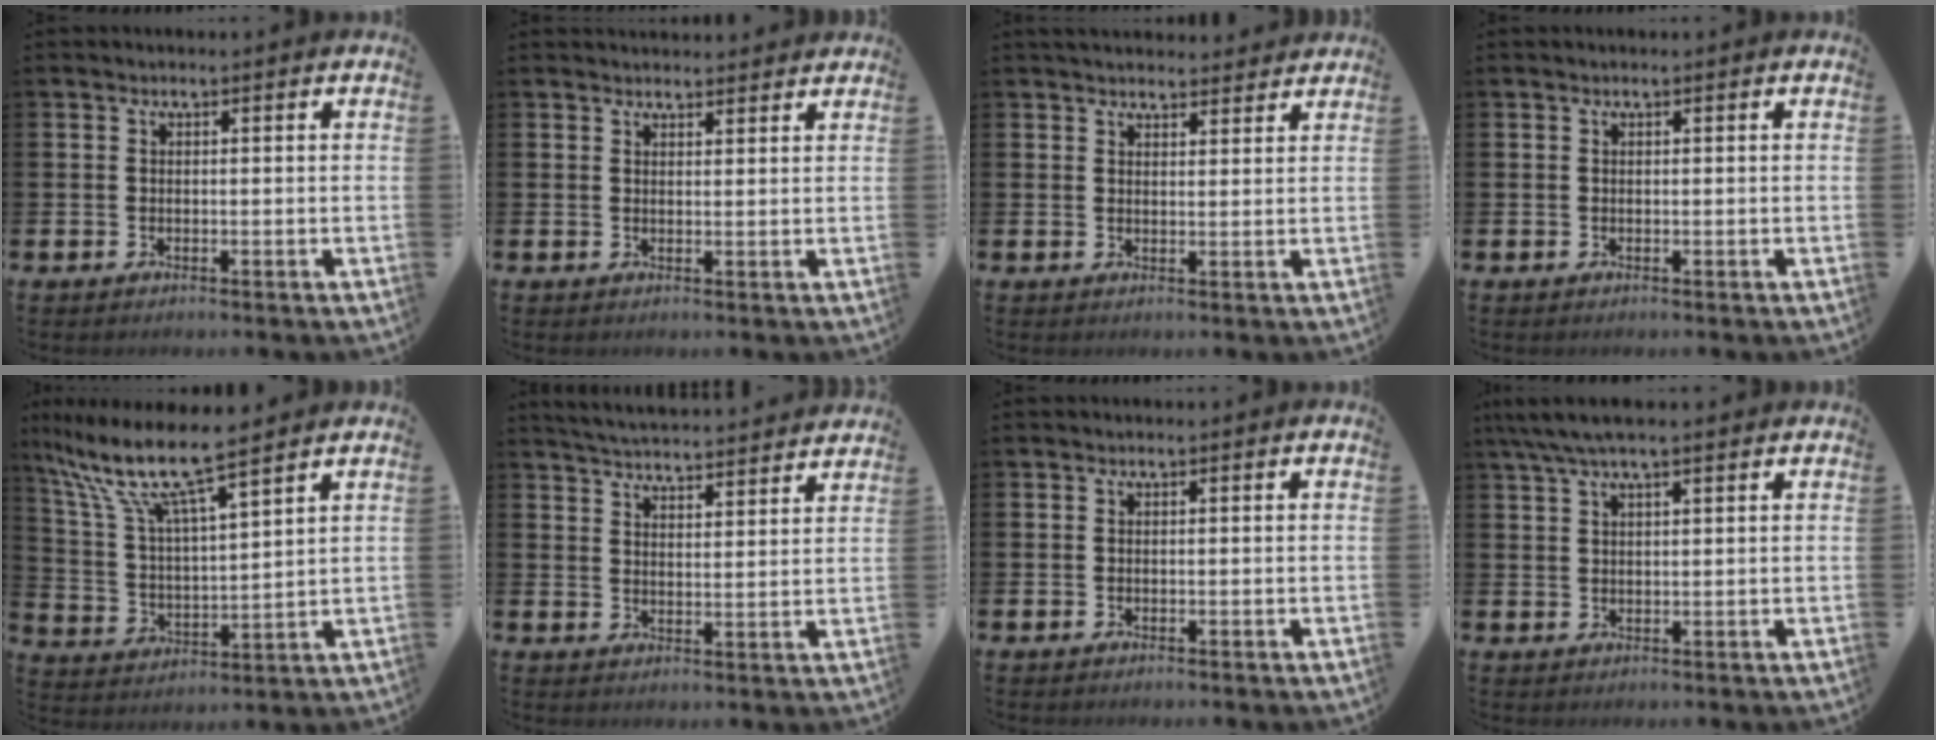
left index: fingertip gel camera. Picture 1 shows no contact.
{"total": 2.2, "force": [2.2, 0.5, -0.1], "torque": [0.005, -0.011, 0.039]}
{"total": 3.2, "force": [3.1, 0.8, 0.2], "torque": [-0.001, -0.015, 0.056]}
{"total": 0.0}
{"total": 9.8, "force": [8.5, 1.0, 4.8], "torque": [-0.132, -0.049, 0.144]}
{"total": 5.2, "force": [5.2, 0.1, 0.4], "torque": [-0.031, -0.037, 0.092]}
{"total": 0.0}
{"total": 4.5, "force": [3.4, 1.0, 2.8], "torque": [-0.059, -0.001, 0.062]}